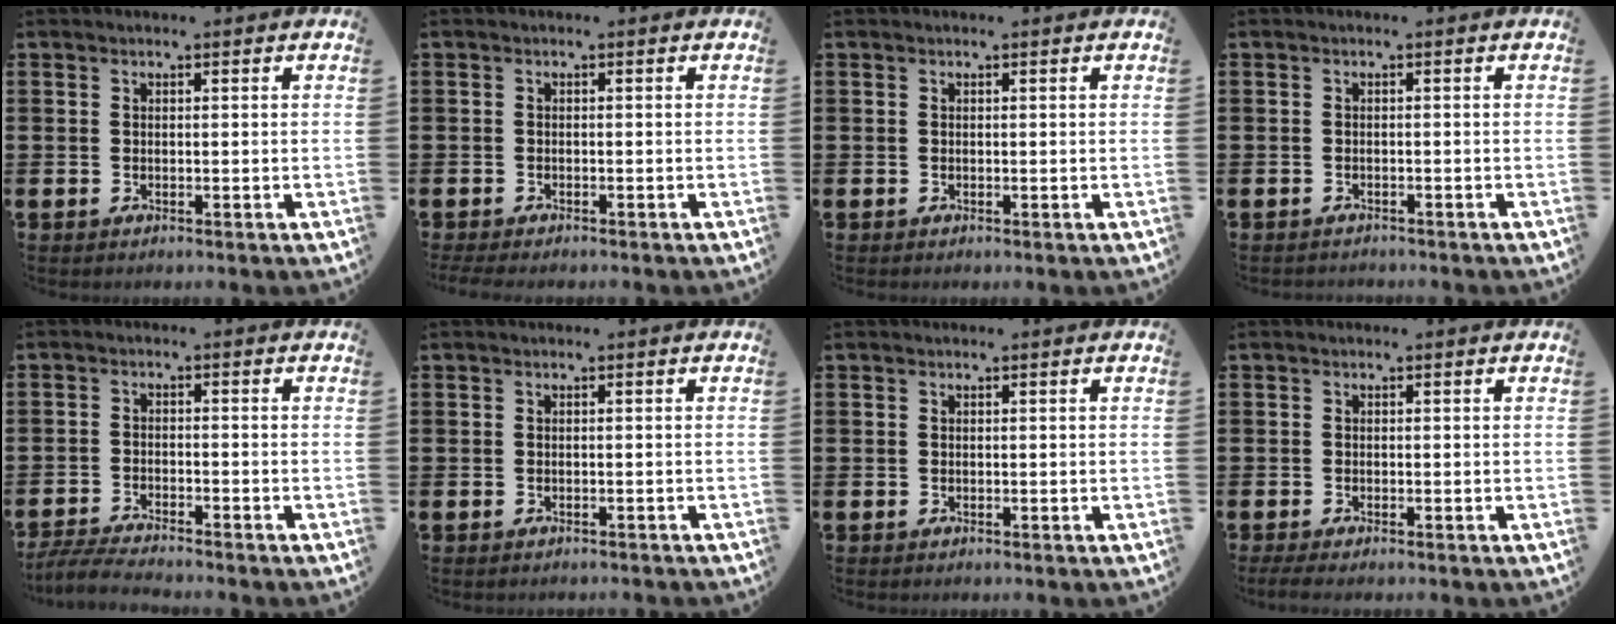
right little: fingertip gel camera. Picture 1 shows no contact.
{"total": 0.7, "force": [-0.7, 0.1, 0.3], "torque": [-0.006, -0.001, -0.013]}
{"total": 0.0}
{"total": 0.6, "force": [-0.6, 0.0, -0.1], "torque": [0.000, -0.001, -0.013]}
{"total": 3.0, "force": [-2.9, -0.1, 0.8], "torque": [-0.021, -0.003, -0.060]}
{"total": 0.0}
{"total": 0.0}
{"total": 0.7, "force": [-0.4, 0.1, 0.6], "torque": [-0.009, -0.002, -0.007]}